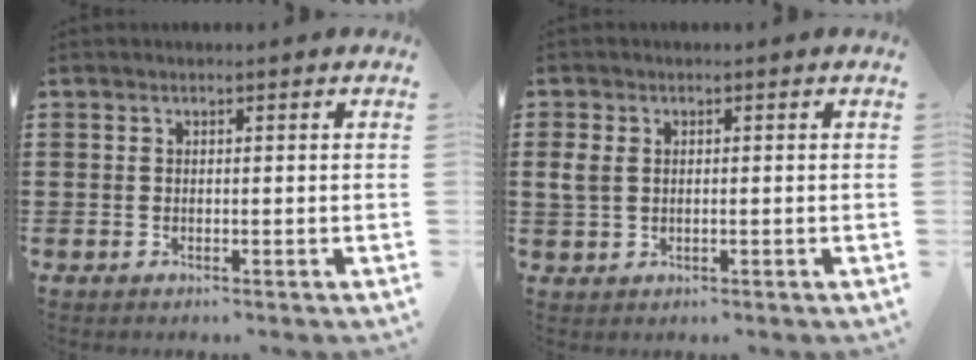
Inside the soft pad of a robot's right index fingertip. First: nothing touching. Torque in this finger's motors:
{"motor_torque": [0.51, 0.45, 0.05, 0.02]}